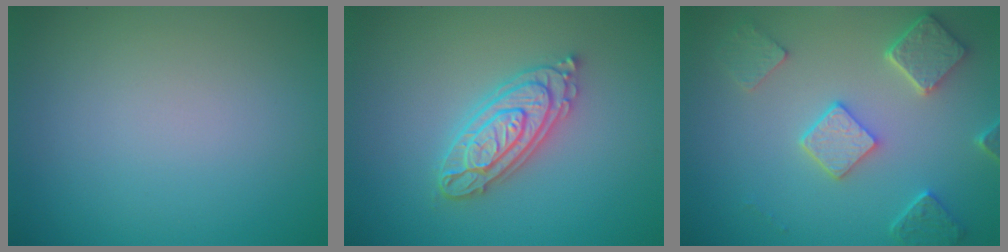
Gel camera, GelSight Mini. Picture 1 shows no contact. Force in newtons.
{"total": 4.3, "press": 4.3, "slide": 0.6}
{"total": 4.9, "press": 3.8, "slide": 3.2}